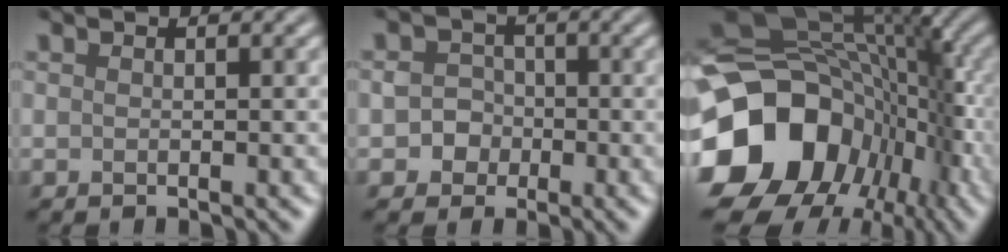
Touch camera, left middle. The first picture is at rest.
{"total": 2.4, "force": [-0.5, 2.3, 0.6], "torque": [0.016, 0.005, -0.019]}
{"total": 16.3, "force": [-4.9, 12.5, 9.2], "torque": [-0.189, -0.027, -0.071]}